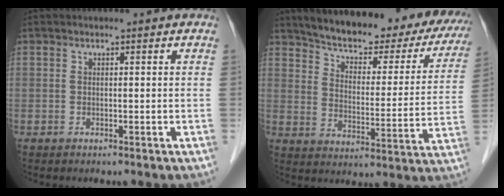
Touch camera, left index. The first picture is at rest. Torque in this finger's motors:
{"motor_torque": [0.06, -1.09, 0.30, 0.11]}